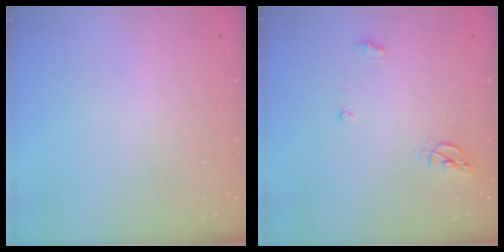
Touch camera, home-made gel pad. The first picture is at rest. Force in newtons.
{"total": 6.5, "press": 6.5, "slide": 0.1}